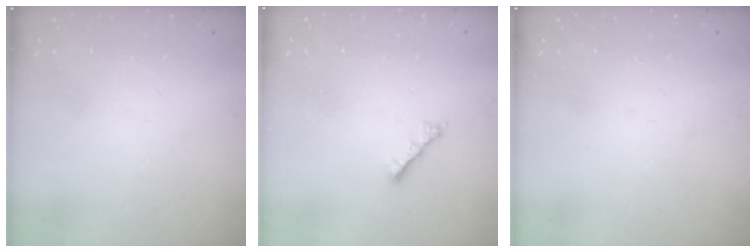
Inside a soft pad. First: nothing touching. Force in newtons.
{"total": 2.0, "press": 1.9, "slide": 0.5}
{"total": 0.0}